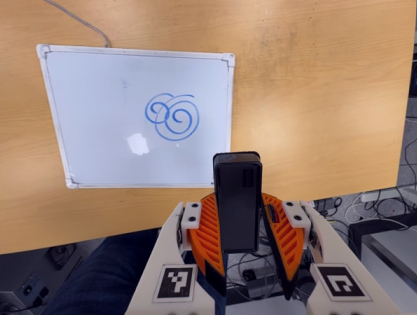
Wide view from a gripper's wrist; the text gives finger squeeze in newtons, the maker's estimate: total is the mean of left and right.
{"total": 5.5, "left": 5.3, "right": 5.7}